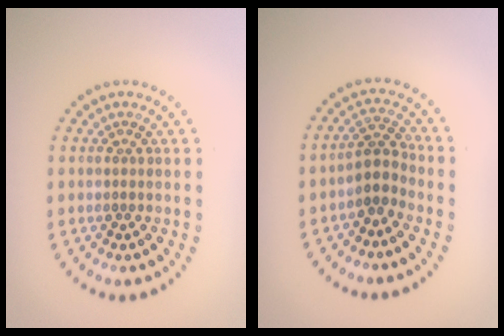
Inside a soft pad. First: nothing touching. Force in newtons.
{"total": 2.7, "press": 2.2, "slide": 1.6}